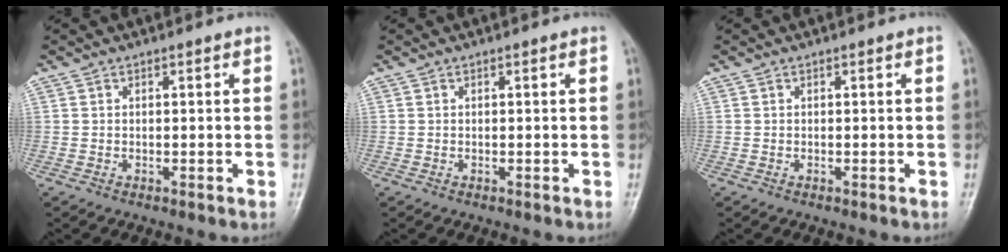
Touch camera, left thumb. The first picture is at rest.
{"total": 0.0}
{"total": 0.0}